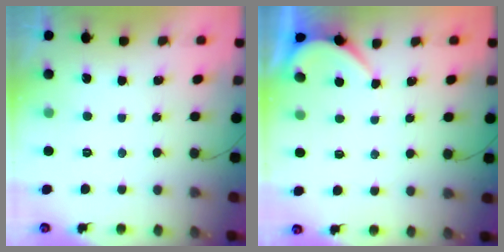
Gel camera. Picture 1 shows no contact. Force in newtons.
{"total": 2.2, "press": 2.2, "slide": 0.4}